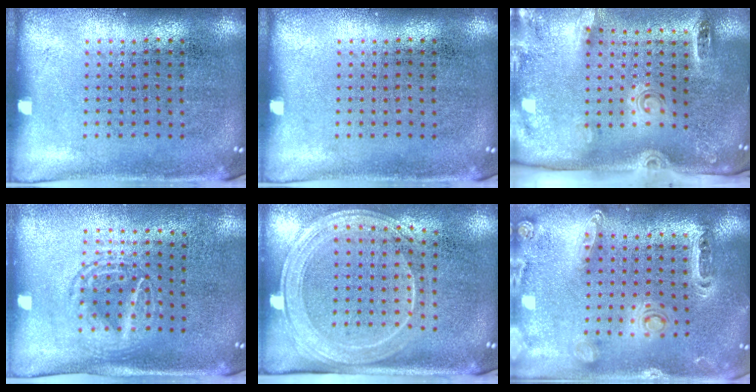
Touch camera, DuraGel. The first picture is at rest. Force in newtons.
{"total": 0.0}
{"total": 2.8, "press": 1.9, "slide": 2.1}
{"total": 1.5, "press": 1.3, "slide": 0.7}
{"total": 2.1, "press": 1.8, "slide": 1.0}
{"total": 1.4, "press": 1.3, "slide": 0.3}